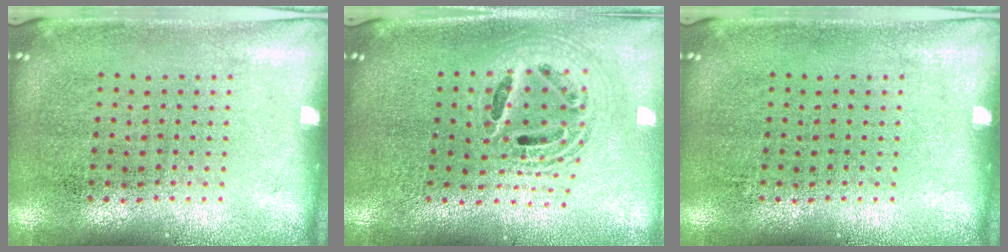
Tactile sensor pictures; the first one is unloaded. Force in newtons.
{"total": 2.0, "press": 1.6, "slide": 1.2}
{"total": 0.0}